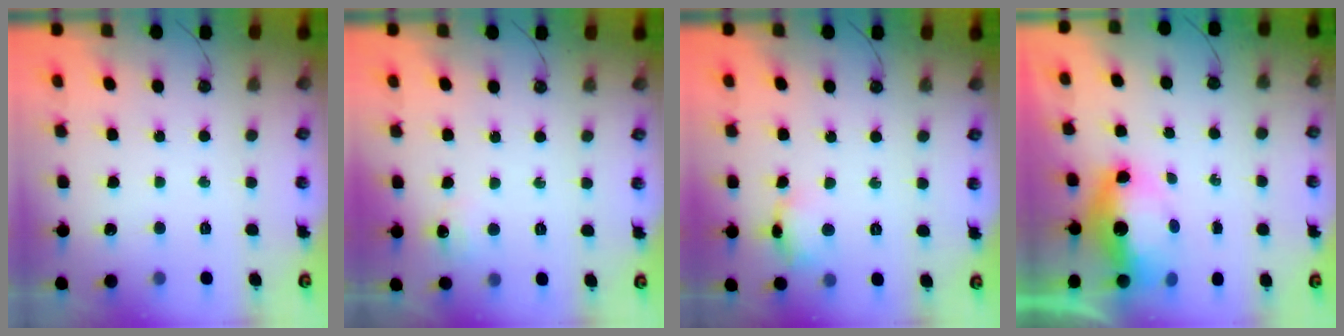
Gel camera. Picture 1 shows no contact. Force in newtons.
{"total": 5.5, "press": 5.4, "slide": 0.7}
{"total": 8.4, "press": 8.4, "slide": 0.7}
{"total": 8.0, "press": 8.0, "slide": 0.9}